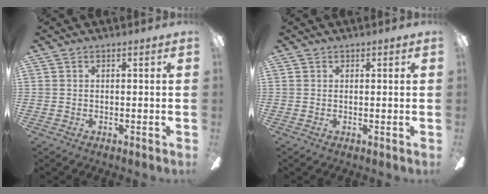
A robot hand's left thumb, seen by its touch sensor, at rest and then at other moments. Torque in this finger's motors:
{"motor_torque": [0.11, 0.00, -0.27, 0.09, -0.02]}